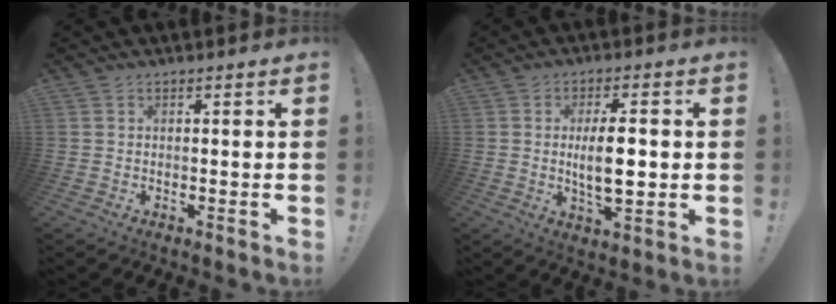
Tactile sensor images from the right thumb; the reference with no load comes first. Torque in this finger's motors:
{"motor_torque": [-0.21, 0.50, 0.76, -0.60, 0.05]}